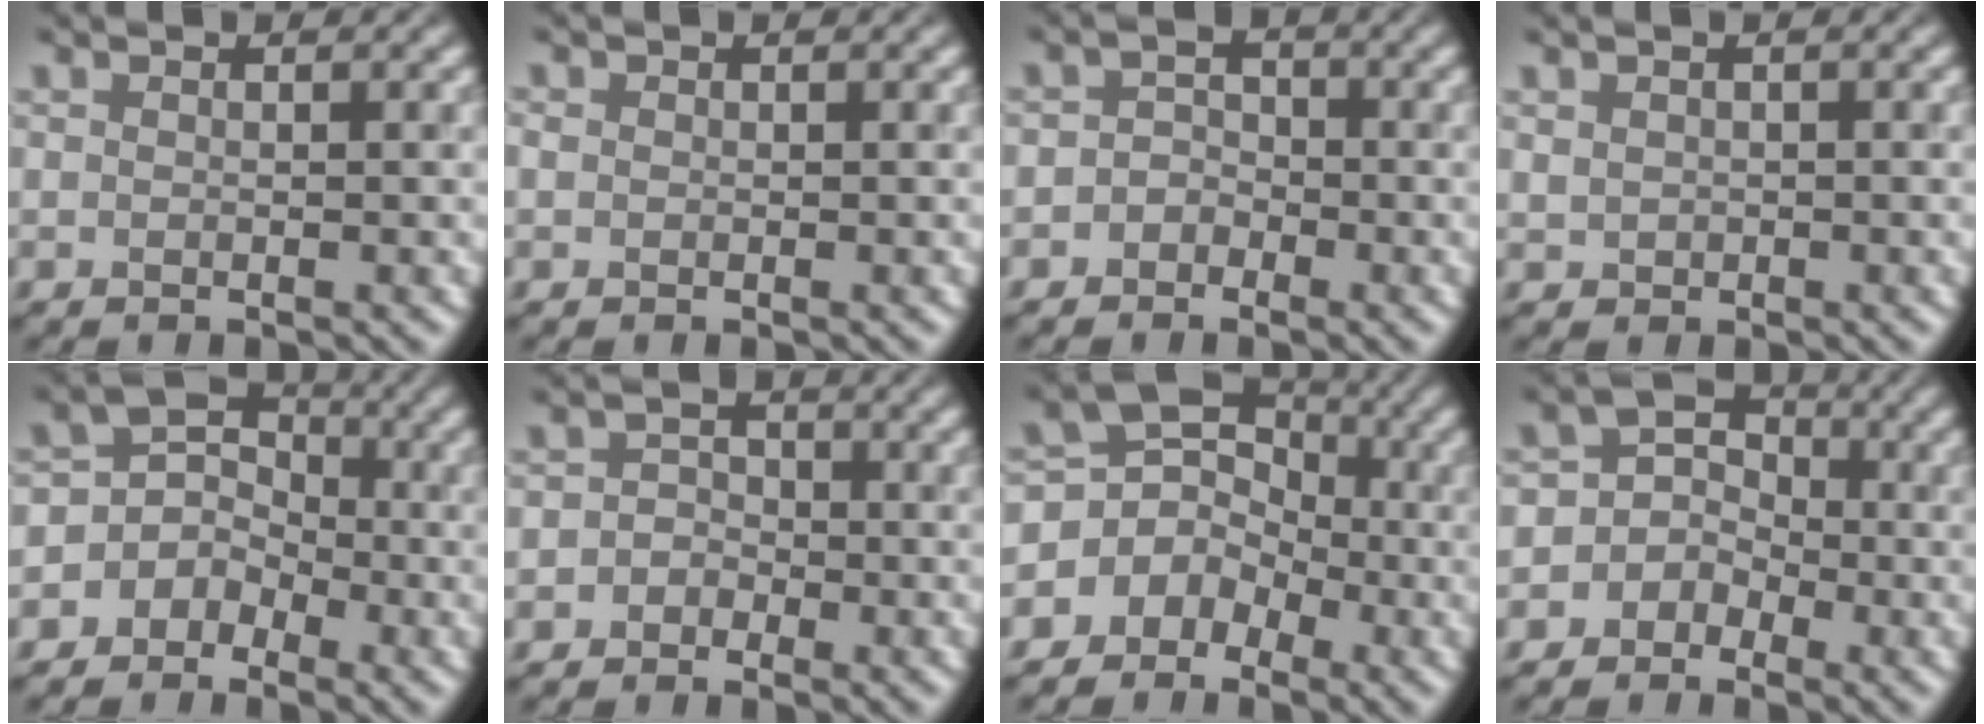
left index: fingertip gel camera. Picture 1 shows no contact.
{"total": 0.0}
{"total": 1.5, "force": [-1.1, 1.0, 0.3], "torque": [0.013, 0.002, -0.030]}
{"total": 0.7, "force": [0.2, 0.6, 0.3], "torque": [-0.005, 0.001, 0.007]}
{"total": 3.6, "force": [-1.6, 3.1, 1.0], "torque": [0.016, 0.011, -0.047]}
{"total": 1.7, "force": [-1.0, 1.3, 0.4], "torque": [0.023, 0.002, -0.027]}
{"total": 5.1, "force": [-1.7, 4.4, 1.9], "torque": [0.005, 0.005, -0.046]}
{"total": 3.7, "force": [-1.2, 3.3, 0.9], "torque": [0.019, 0.025, -0.042]}